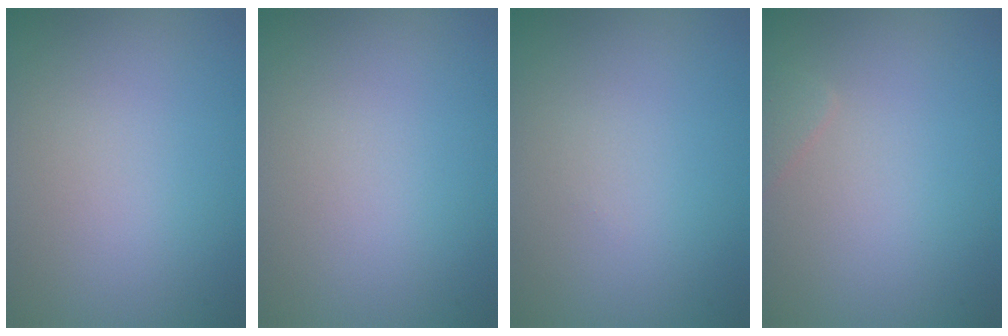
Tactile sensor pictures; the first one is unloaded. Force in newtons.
{"total": 0.0}
{"total": 0.0}
{"total": 0.8, "press": 0.8, "slide": 0.0}